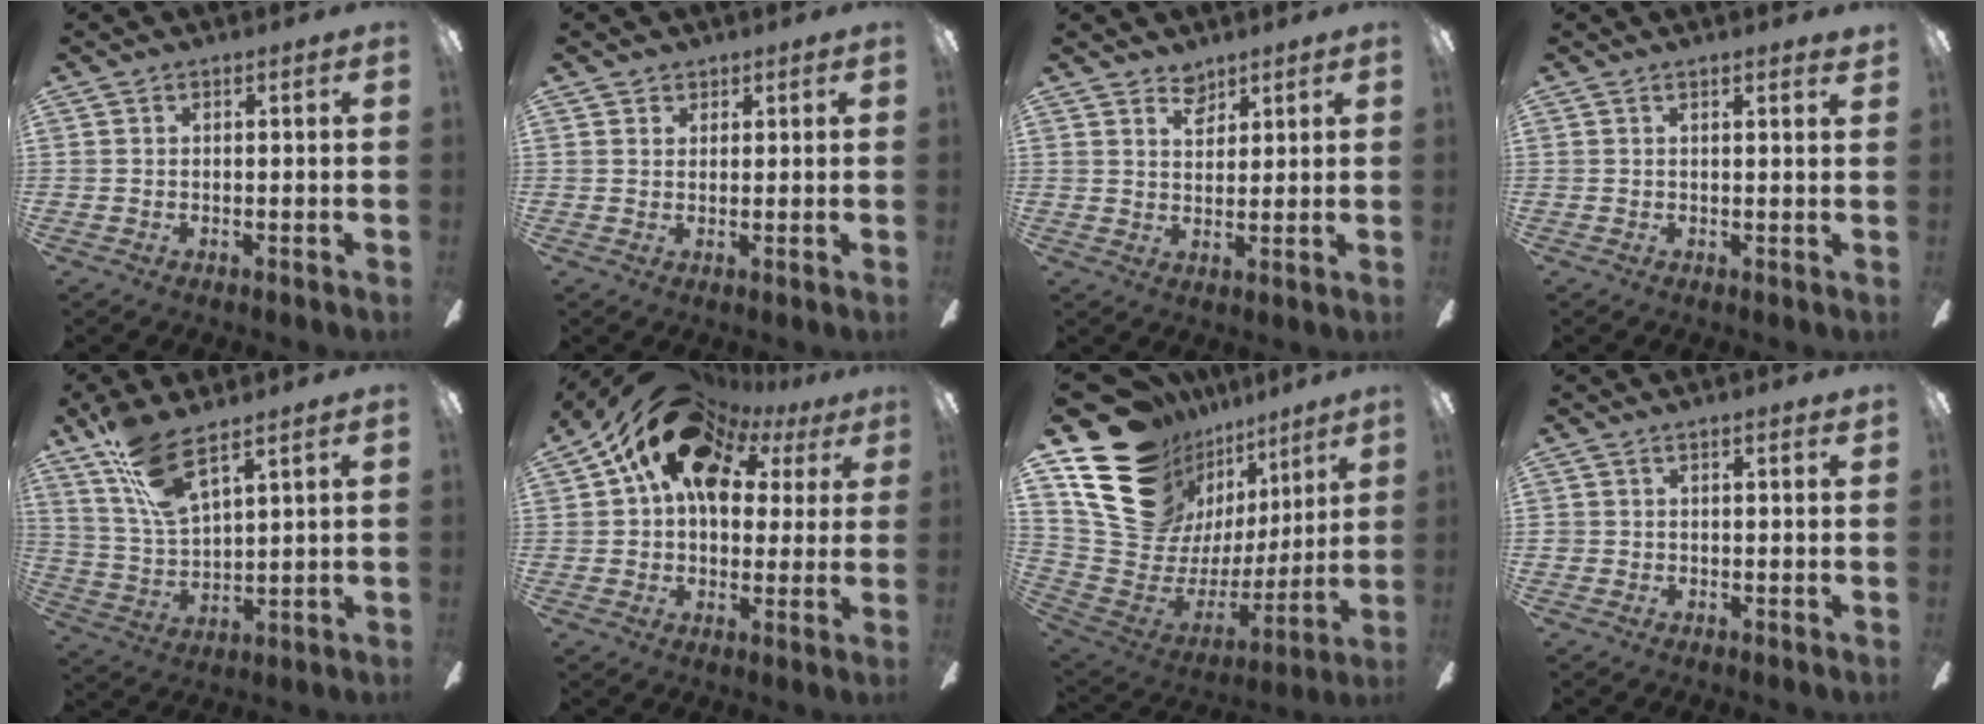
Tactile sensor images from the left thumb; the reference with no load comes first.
{"total": 2.2, "force": [1.4, 1.7, 0.0], "torque": [0.013, -0.002, 0.023]}
{"total": 4.9, "force": [3.8, 2.8, 1.1], "torque": [-0.009, -0.017, 0.069]}
{"total": 1.2, "force": [1.1, -0.2, 0.5], "torque": [-0.004, -0.004, 0.017]}
{"total": 12.2, "force": [8.7, 3.6, 7.8], "torque": [-0.177, -0.036, 0.161]}
{"total": 18.7, "force": [9.7, 11.5, 11.0], "torque": [-0.202, -0.041, 0.173]}
{"total": 23.1, "force": [14.1, 15.3, 9.9], "torque": [-0.179, -0.089, 0.286]}
{"total": 1.0, "force": [0.4, 0.9, 0.3], "torque": [-0.006, 0.003, 0.007]}